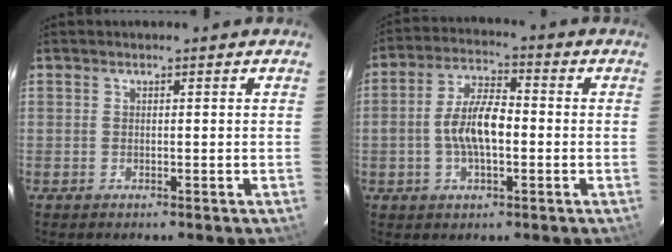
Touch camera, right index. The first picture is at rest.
{"total": 8.9, "force": [-1.4, 3.7, 8.0], "torque": [-0.157, 0.012, -0.024]}